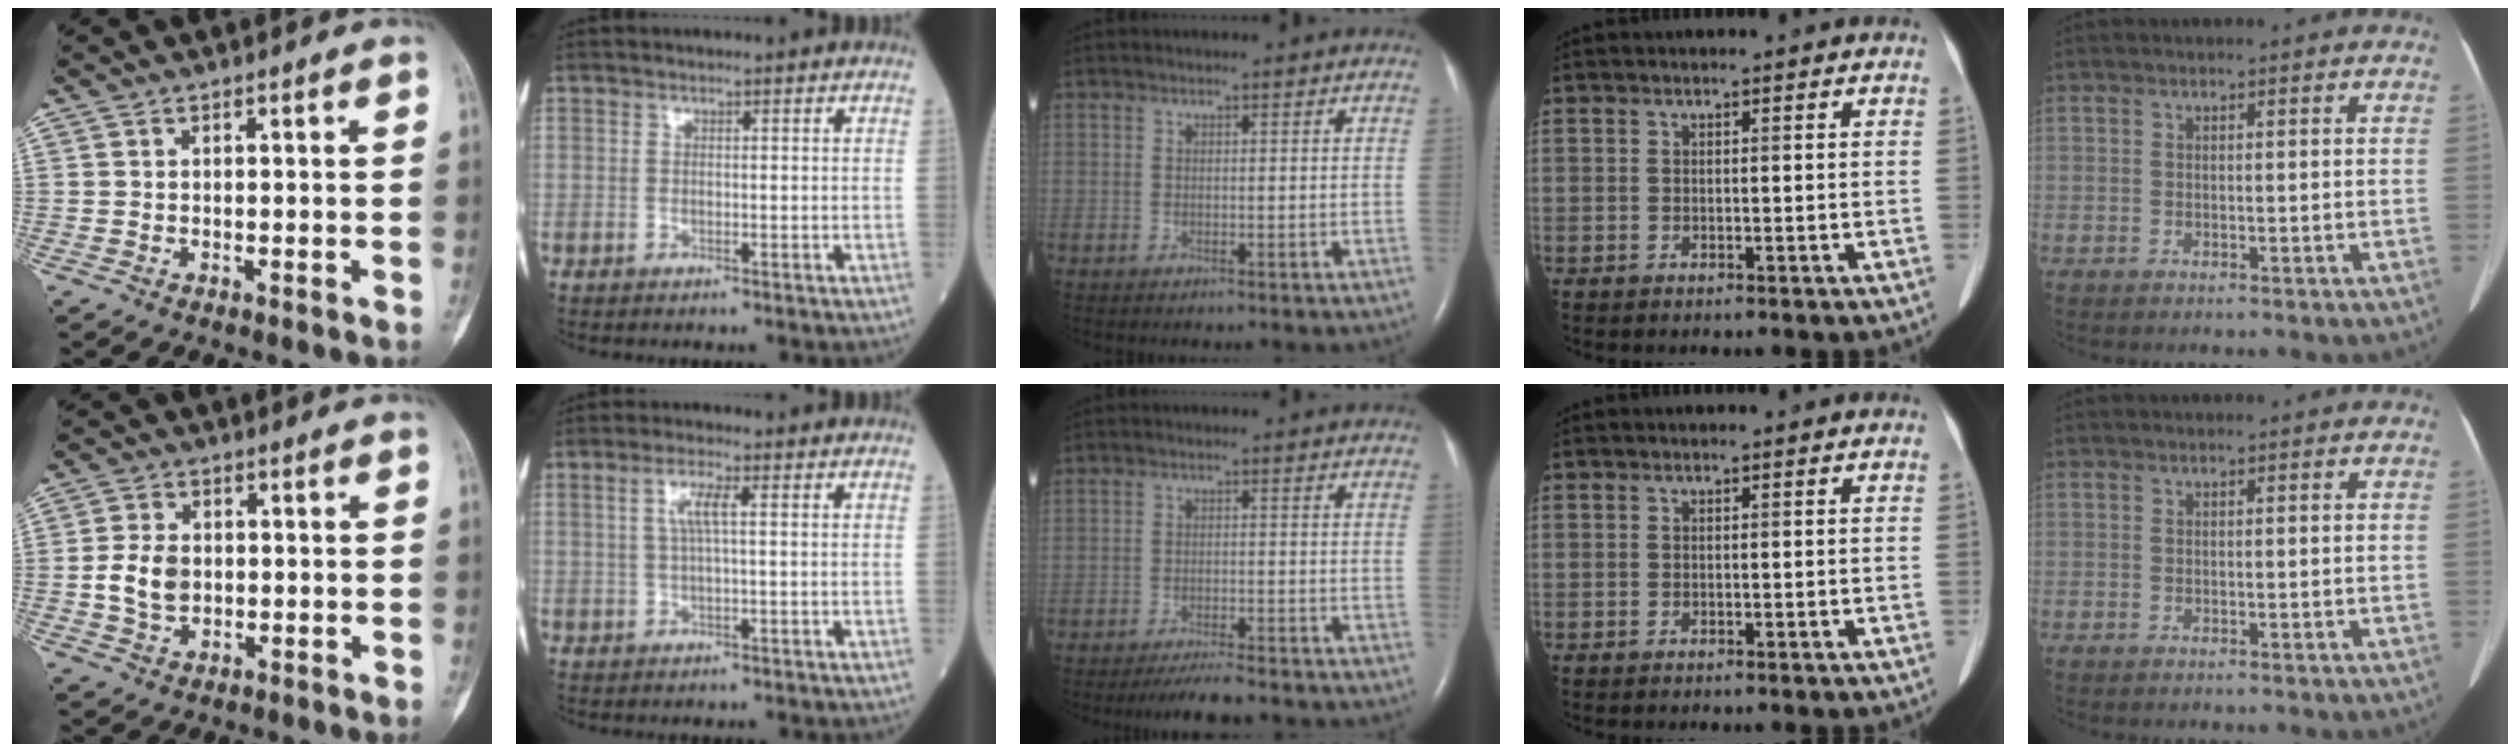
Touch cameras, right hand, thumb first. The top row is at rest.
{"thumb": {"total": 6.6, "force": [-0.3, 4.9, 4.4], "torque": [-0.075, 0.004, -0.003]}, "index": {"total": 3.2, "force": [0.7, 0.3, 3.1], "torque": [-0.066, 0.008, 0.016]}, "middle": {"total": 5.0, "force": [-4.5, 0.3, 2.2], "torque": [-0.037, -0.013, -0.074]}}